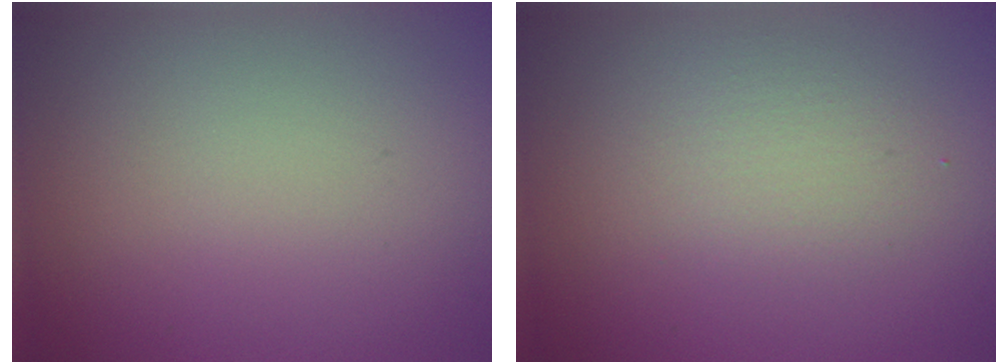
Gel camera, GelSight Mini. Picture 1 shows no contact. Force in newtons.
{"total": 1.9, "press": 1.9, "slide": 0.0}